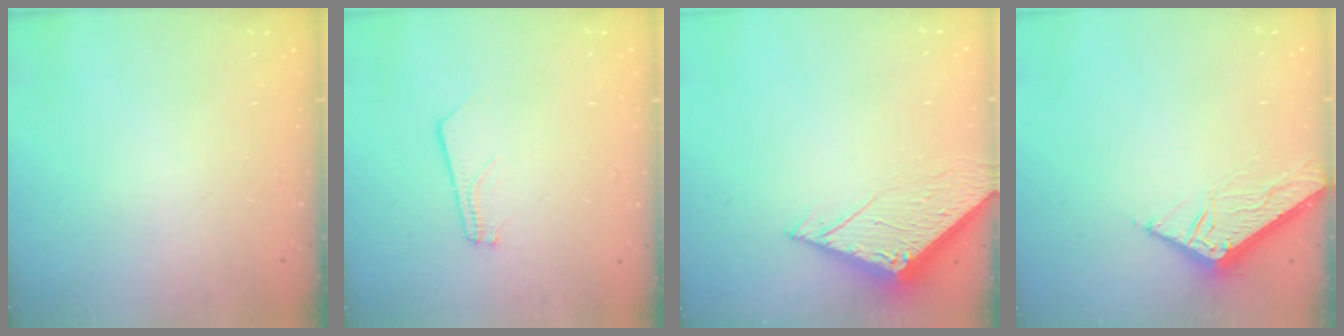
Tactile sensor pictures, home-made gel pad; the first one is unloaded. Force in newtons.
{"total": 2.2, "press": 2.2, "slide": 0.3}
{"total": 4.7, "press": 4.7, "slide": 0.3}
{"total": 6.3, "press": 6.3, "slide": 0.3}